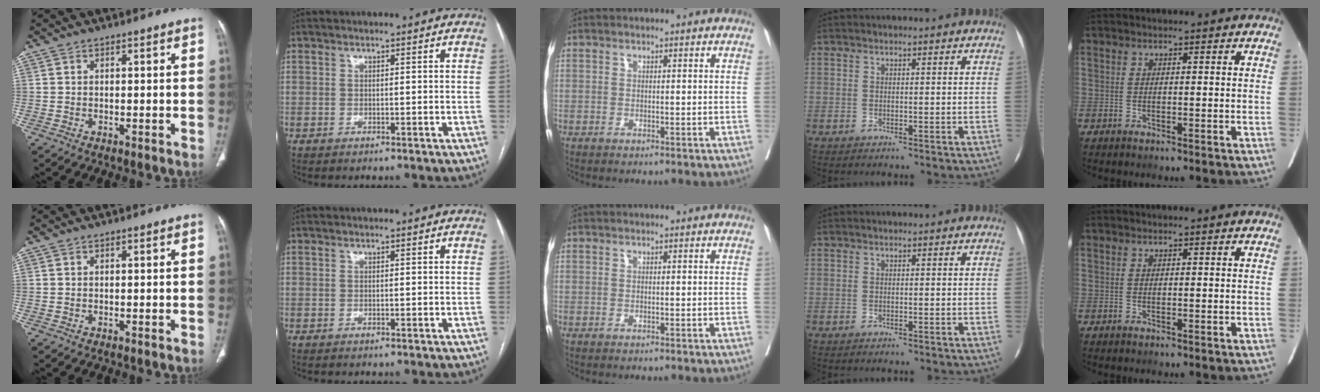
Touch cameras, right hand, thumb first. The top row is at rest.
{}